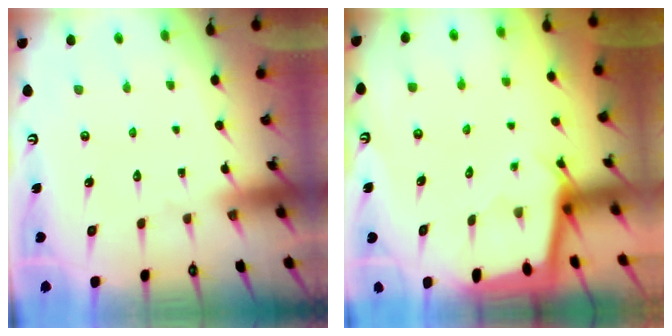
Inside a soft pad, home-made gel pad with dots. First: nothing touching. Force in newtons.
{"total": 1.9, "press": 1.9, "slide": 0.1}